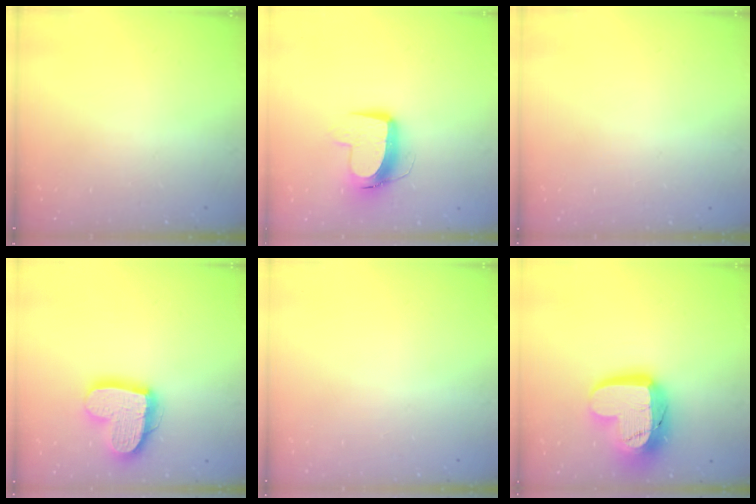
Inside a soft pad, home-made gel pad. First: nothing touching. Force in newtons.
{"total": 11.1, "press": 11.0, "slide": 1.3}
{"total": 0.0}
{"total": 17.6, "press": 17.5, "slide": 1.9}
{"total": 0.5, "press": 0.5, "slide": 0.1}
{"total": 19.0, "press": 19.0, "slide": 1.6}